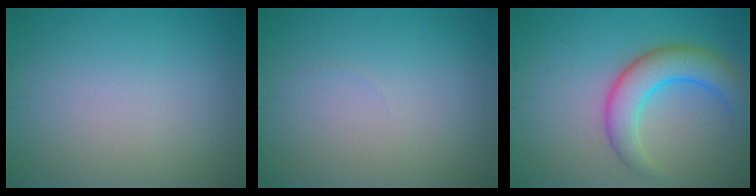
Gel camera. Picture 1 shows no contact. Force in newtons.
{"total": 0.0}
{"total": 5.5, "press": 5.5, "slide": 0.3}